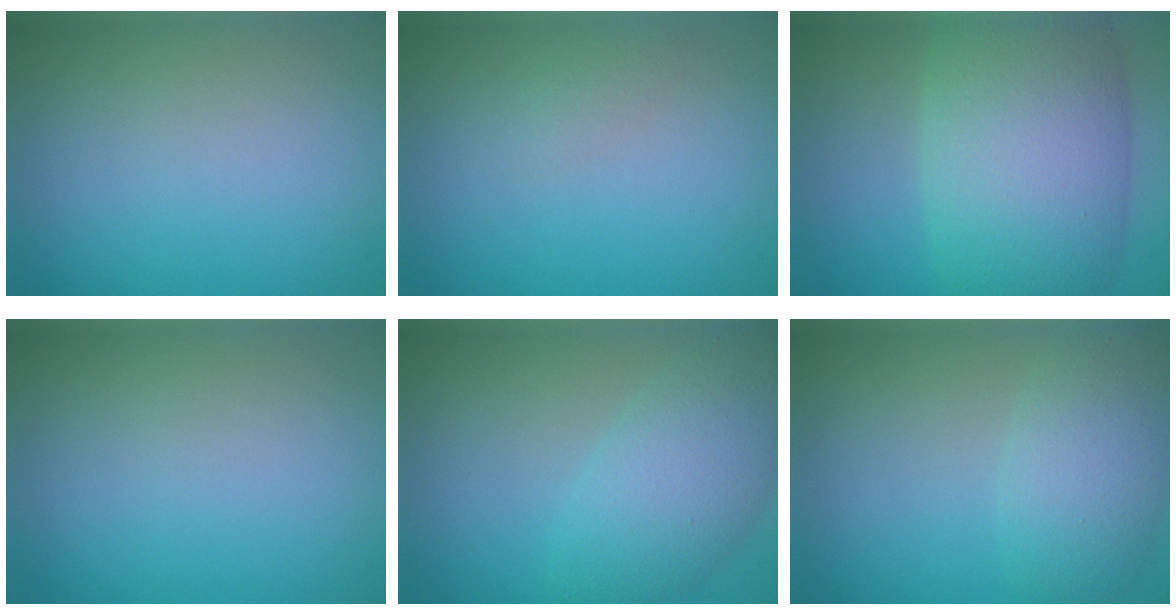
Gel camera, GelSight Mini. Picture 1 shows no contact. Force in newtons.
{"total": 1.1, "press": 1.1, "slide": 0.0}
{"total": 11.3, "press": 11.3, "slide": 0.5}
{"total": 0.0}
{"total": 5.5, "press": 5.5, "slide": 0.1}
{"total": 4.3, "press": 4.3, "slide": 0.3}